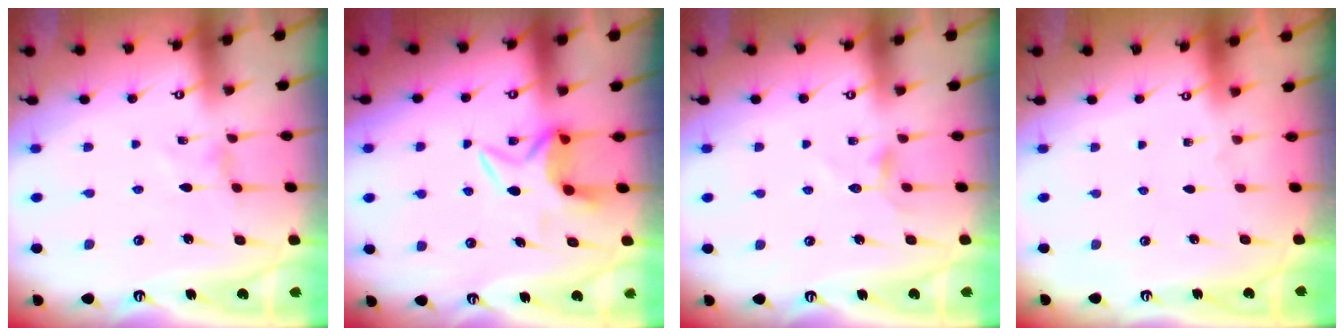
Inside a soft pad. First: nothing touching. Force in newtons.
{"total": 5.8, "press": 5.8, "slide": 0.5}
{"total": 4.8, "press": 4.8, "slide": 0.6}
{"total": 0.0}